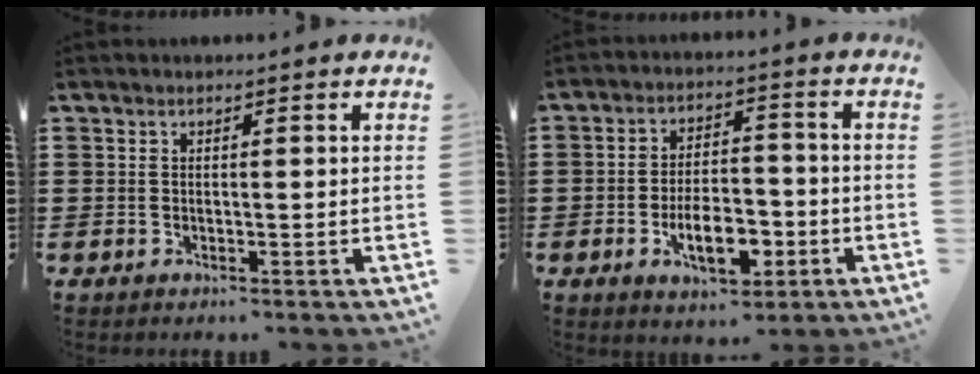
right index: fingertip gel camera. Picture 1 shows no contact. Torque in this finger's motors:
{"motor_torque": [1.05, 1.08, 0.30, 0.18]}